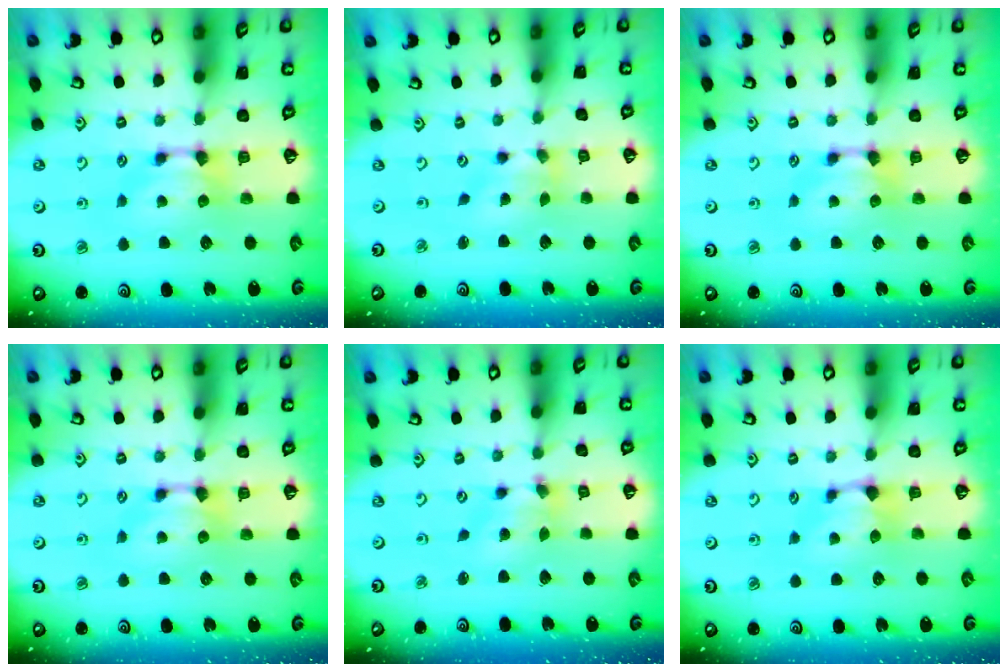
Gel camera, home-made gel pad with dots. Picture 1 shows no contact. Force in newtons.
{"total": 1.9, "press": 1.3, "slide": 1.4}
{"total": 0.0}
{"total": 0.0}
{"total": 2.5, "press": 2.1, "slide": 1.3}
{"total": 0.9, "press": 0.2, "slide": 0.9}